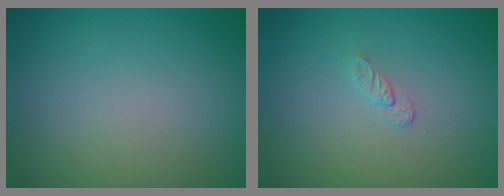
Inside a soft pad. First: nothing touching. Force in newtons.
{"total": 0.8, "press": 0.5, "slide": 0.7}